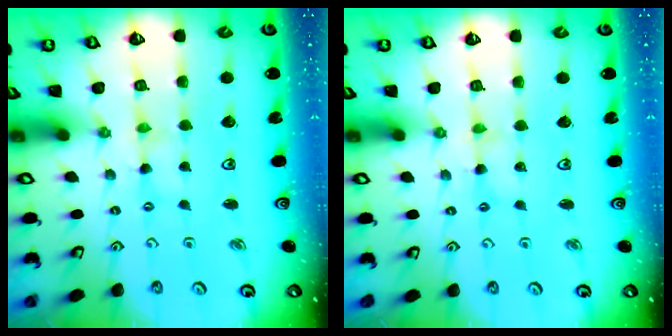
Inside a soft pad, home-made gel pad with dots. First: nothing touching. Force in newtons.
{"total": 1.2, "press": 1.2, "slide": 0.1}